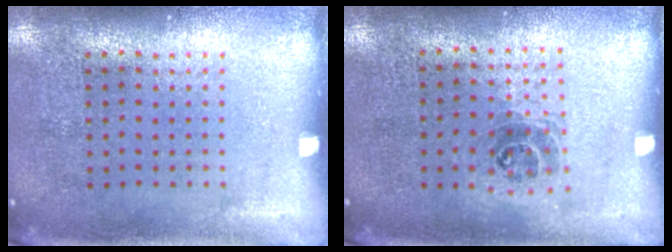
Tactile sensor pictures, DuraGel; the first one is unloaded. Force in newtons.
{"total": 1.1, "press": 0.9, "slide": 0.6}